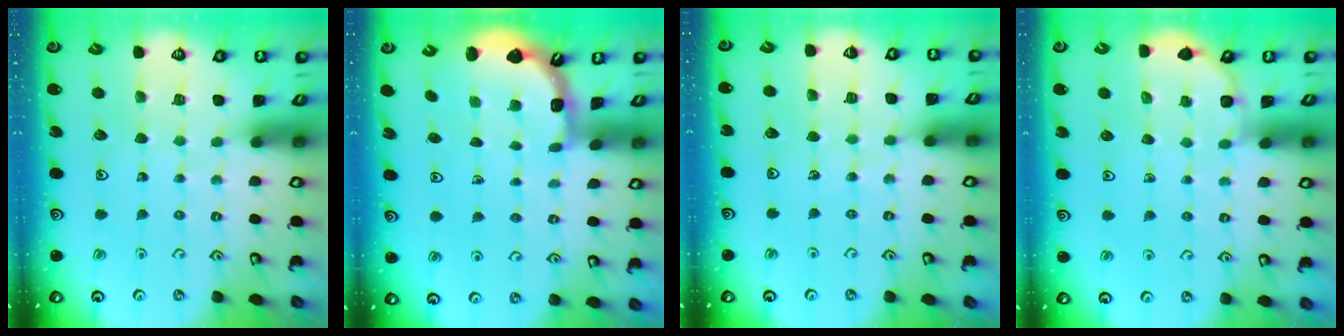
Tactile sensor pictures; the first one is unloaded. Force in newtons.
{"total": 1.9, "press": 1.9, "slide": 0.3}
{"total": 4.2, "press": 4.1, "slide": 1.0}
{"total": 2.9, "press": 2.9, "slide": 0.3}